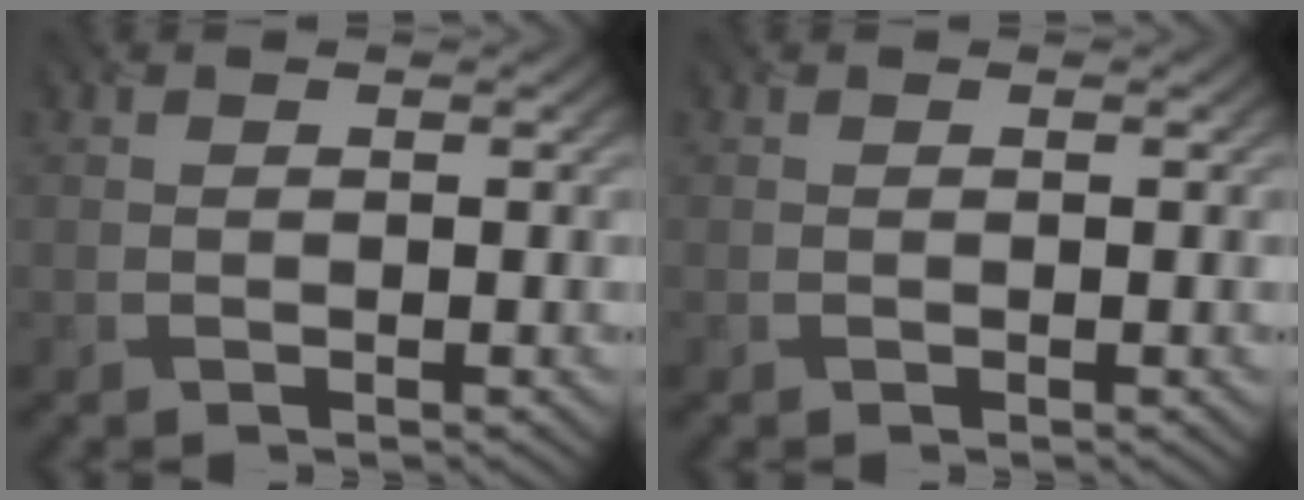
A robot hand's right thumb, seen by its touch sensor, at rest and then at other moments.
{"total": 0.0}